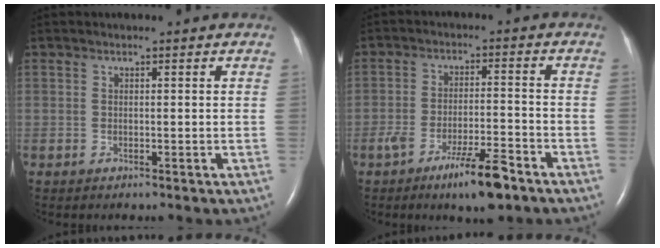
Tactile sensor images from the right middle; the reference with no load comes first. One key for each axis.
{"total": 8.2, "fx": -5.4, "fy": 0.9, "fz": 6.1, "tx": -0.105, "ty": -0.008, "tz": -0.089}